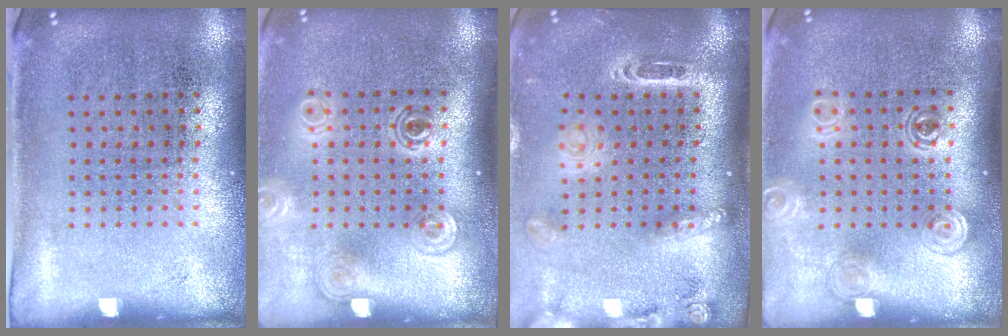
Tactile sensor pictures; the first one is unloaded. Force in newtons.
{"total": 1.8, "press": 1.4, "slide": 1.2}
{"total": 2.5, "press": 1.8, "slide": 1.8}
{"total": 1.4, "press": 1.2, "slide": 0.8}